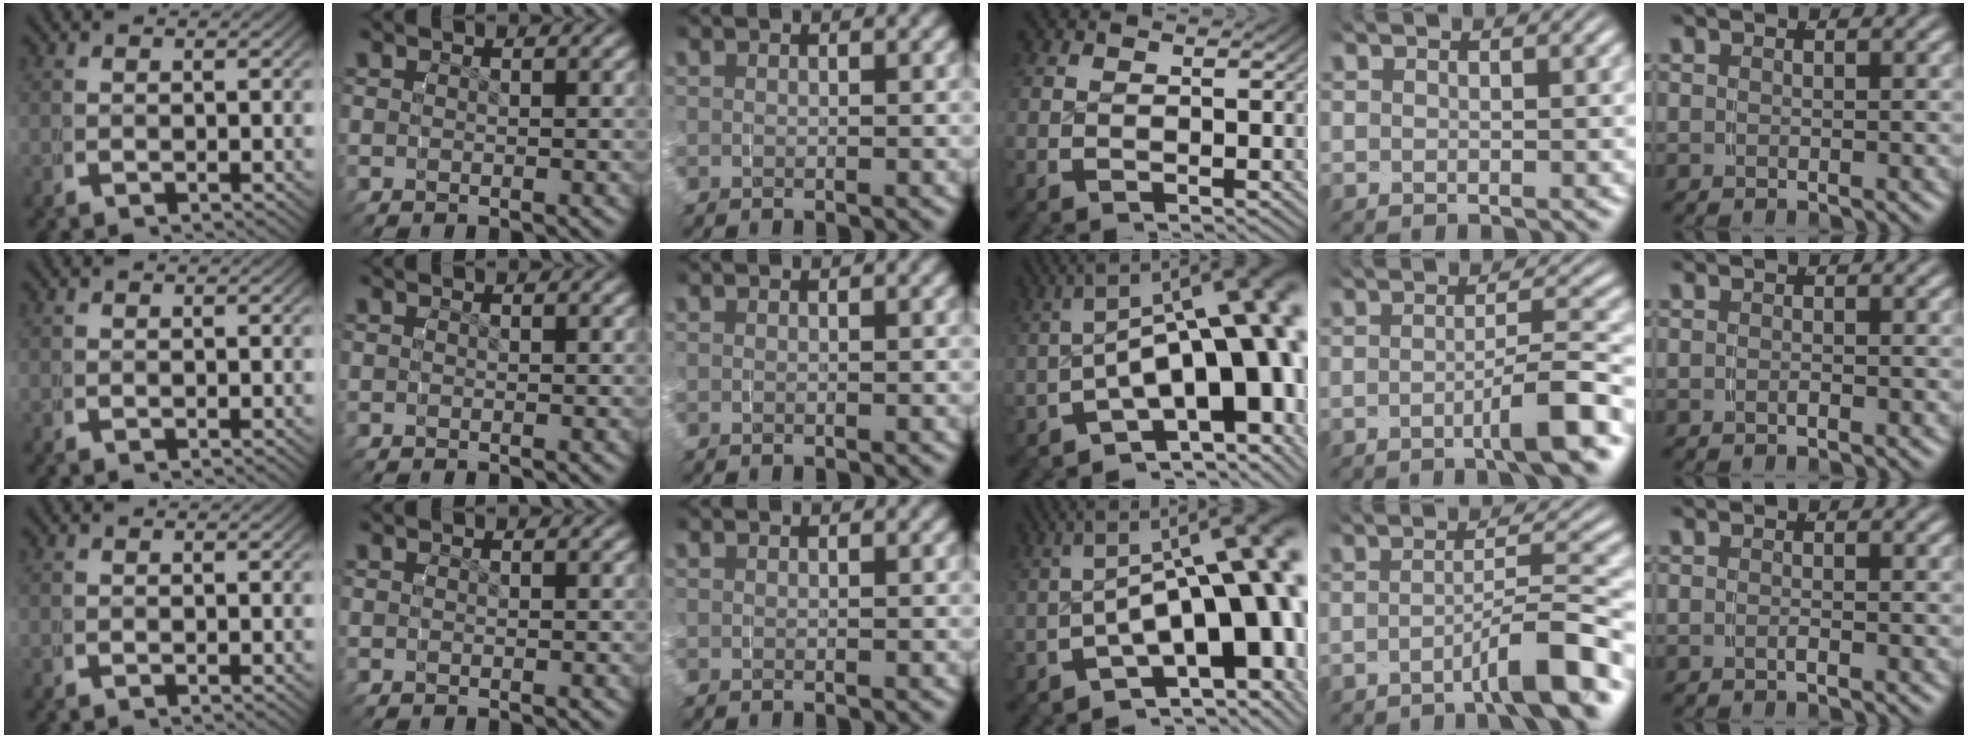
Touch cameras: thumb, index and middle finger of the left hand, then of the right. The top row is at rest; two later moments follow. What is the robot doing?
{"motion": "grasp_and_lifting", "object": "water bottle"}